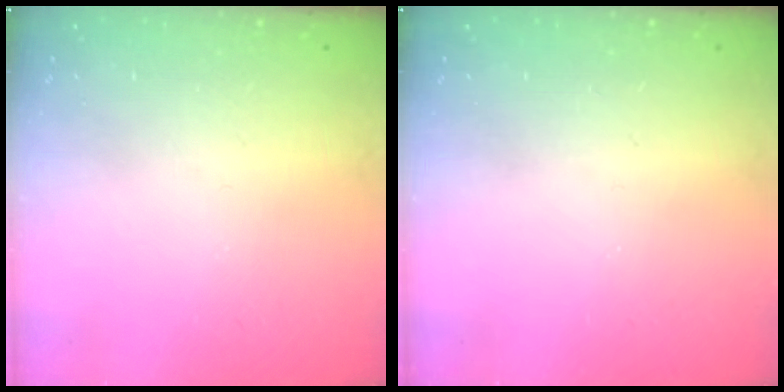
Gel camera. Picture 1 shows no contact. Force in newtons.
{"total": 0.0}